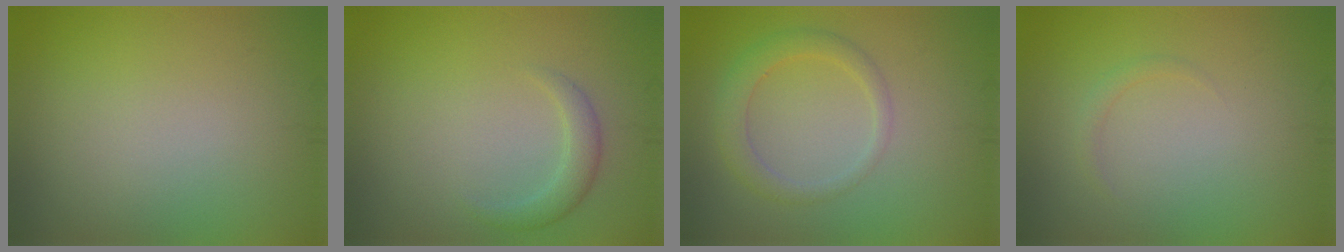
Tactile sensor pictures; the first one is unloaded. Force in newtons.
{"total": 1.8, "press": 1.8, "slide": 0.1}
{"total": 2.6, "press": 2.6, "slide": 0.0}
{"total": 0.8, "press": 0.8, "slide": 0.1}